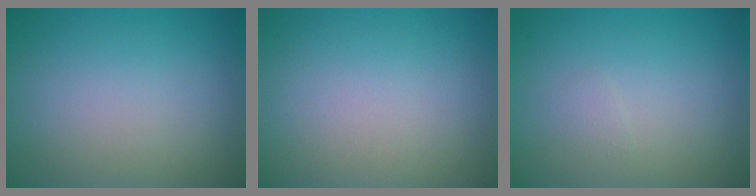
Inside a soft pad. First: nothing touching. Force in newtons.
{"total": 0.0}
{"total": 0.6, "press": 0.6, "slide": 0.1}